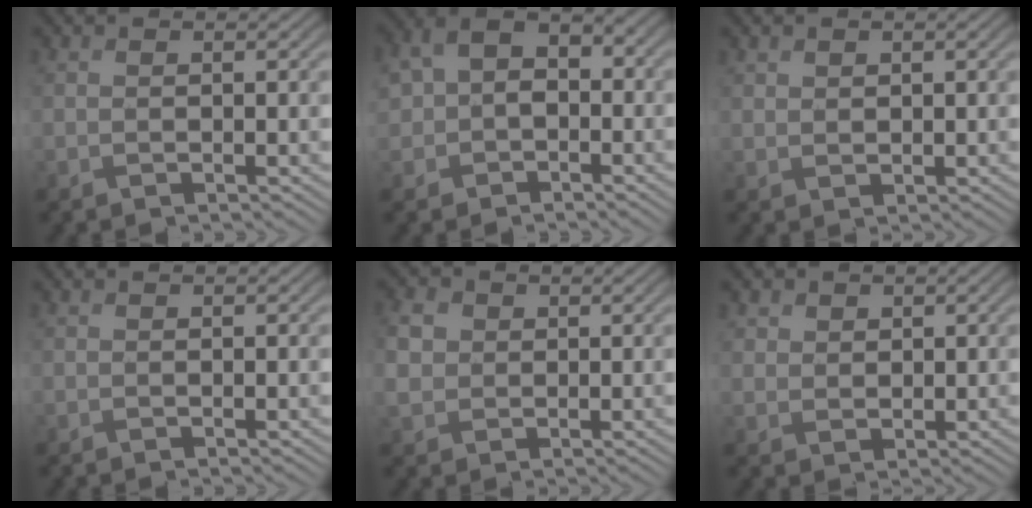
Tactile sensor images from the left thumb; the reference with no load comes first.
{"total": 6.0, "force": [-0.5, 5.1, 3.3], "torque": [-0.074, 0.006, -0.029]}
{"total": 1.7, "force": [1.3, 1.1, 0.3], "torque": [-0.006, -0.003, 0.025]}
{"total": 0.0}
{"total": 3.9, "force": [1.0, 3.3, 1.8], "torque": [-0.064, 0.011, 0.016]}
{"total": 4.1, "force": [2.5, 3.0, 1.3], "torque": [-0.057, -0.001, 0.051]}